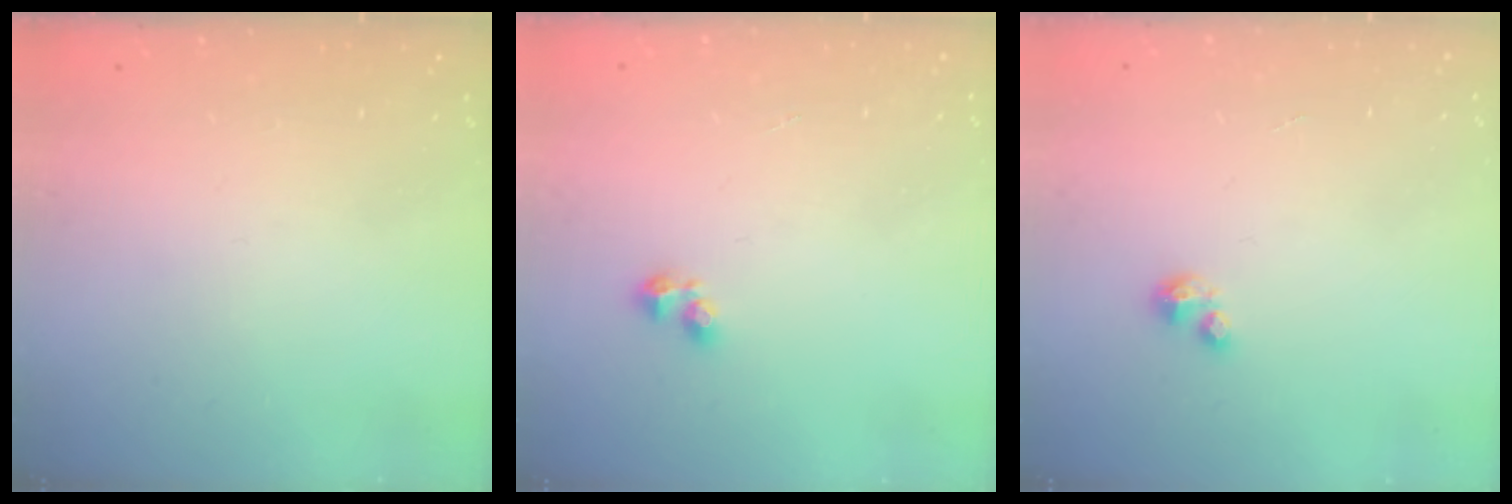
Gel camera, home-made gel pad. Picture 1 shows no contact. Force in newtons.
{"total": 2.2, "press": 2.1, "slide": 0.7}
{"total": 1.7, "press": 1.7, "slide": 0.4}